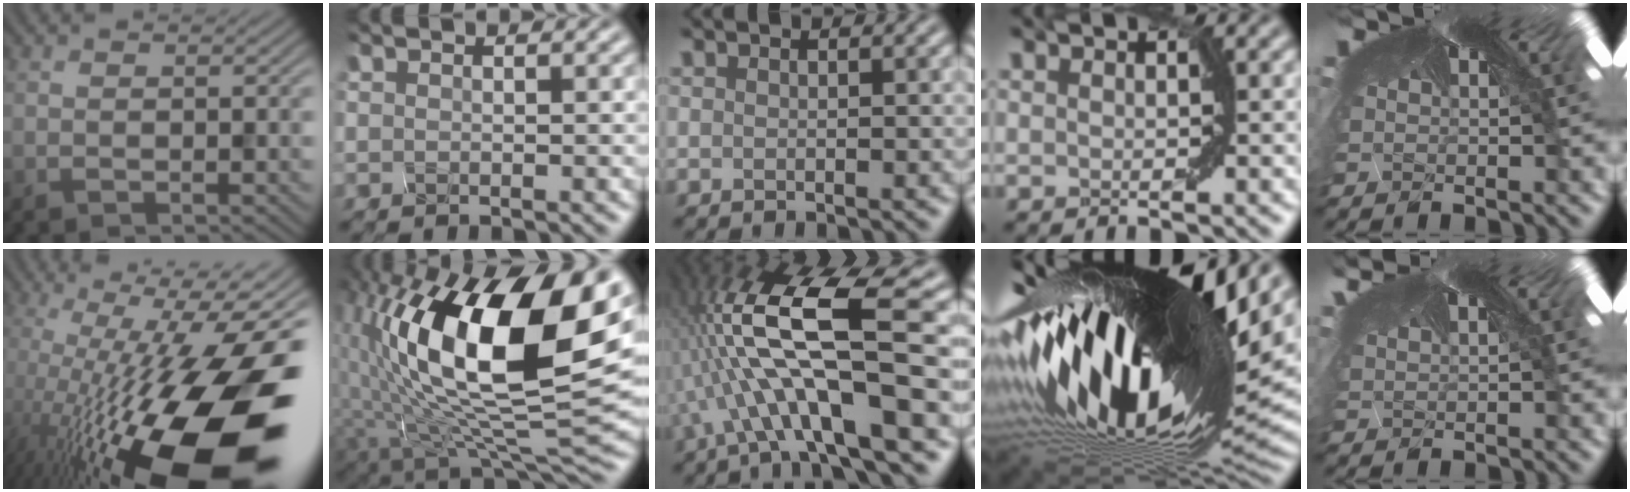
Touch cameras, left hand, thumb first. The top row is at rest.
{"thumb": {"total": 20.9, "force": [-6.2, 7.1, 18.6], "torque": [-0.287, -0.023, -0.104]}, "index": {"total": 17.4, "force": [3.1, 7.5, 15.4], "torque": [-0.283, 0.006, 0.060]}, "middle": {"total": 10.8, "force": [-3.6, 1.3, 10.1], "torque": [-0.221, -0.003, -0.026]}, "ring": {"total": 19.5, "force": [3.9, 6.9, 17.8], "torque": [-0.314, -0.016, 0.060]}, "little": {"total": 0.6, "force": [0.6, 0.1, 0.1], "torque": [-0.012, -0.002, 0.009]}}